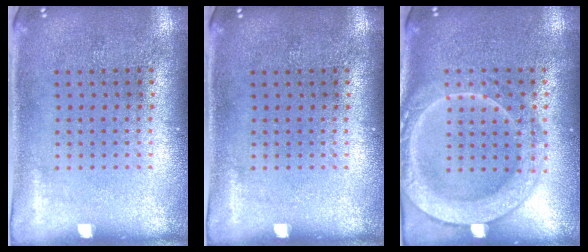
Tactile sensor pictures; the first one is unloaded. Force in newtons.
{"total": 0.0}
{"total": 2.0, "press": 2.0, "slide": 0.3}